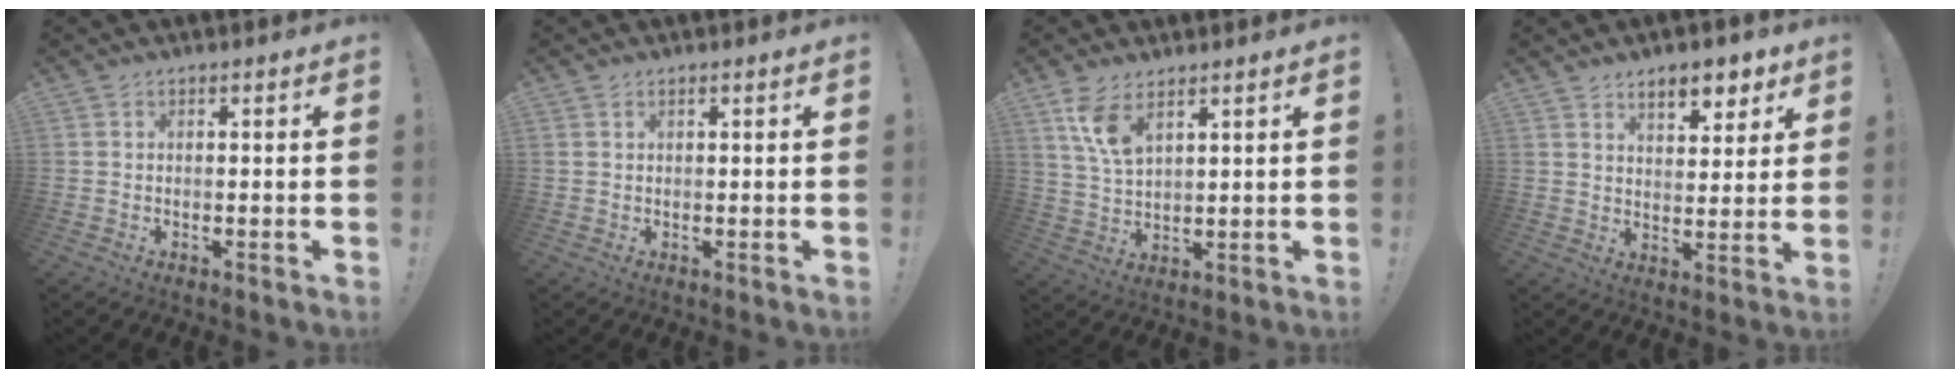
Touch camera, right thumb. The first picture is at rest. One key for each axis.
{"total": 0.8, "fx": 0.6, "fy": 0.5, "fz": 0.3, "tx": -0.013, "ty": 0.003, "tz": 0.014}
{"total": 8.0, "fx": 5.2, "fy": 3.4, "fz": 5.1, "tx": -0.095, "ty": -0.028, "tz": 0.094}
{"total": 7.9, "fx": 5.9, "fy": 3.6, "fz": 3.9, "tx": -0.043, "ty": -0.041, "tz": 0.103}